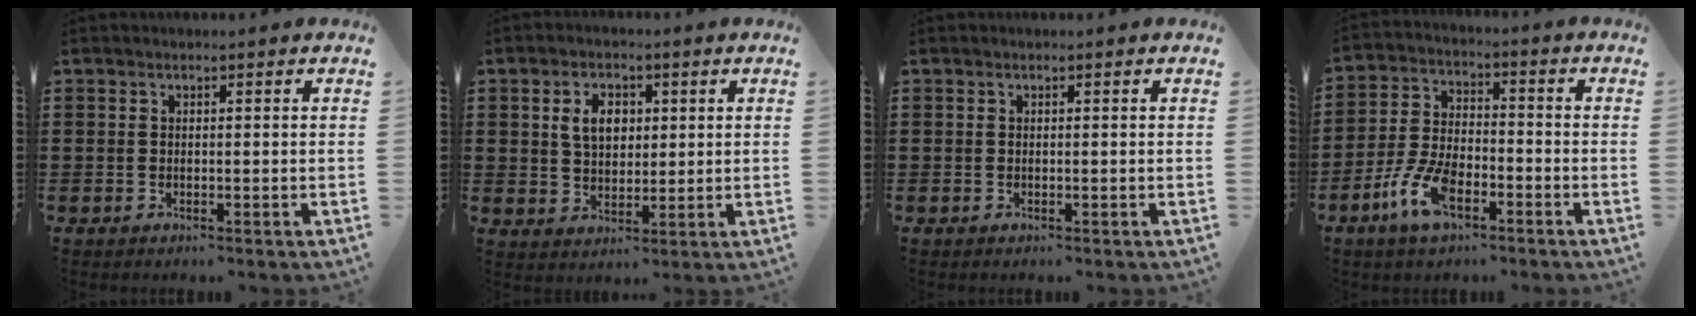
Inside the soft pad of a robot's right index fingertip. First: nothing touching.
{"total": 5.1, "force": [1.3, 3.6, 3.4], "torque": [-0.070, 0.011, 0.019]}
{"total": 0.0}
{"total": 8.0, "force": [-4.2, 3.6, 5.8], "torque": [-0.149, -0.006, -0.084]}